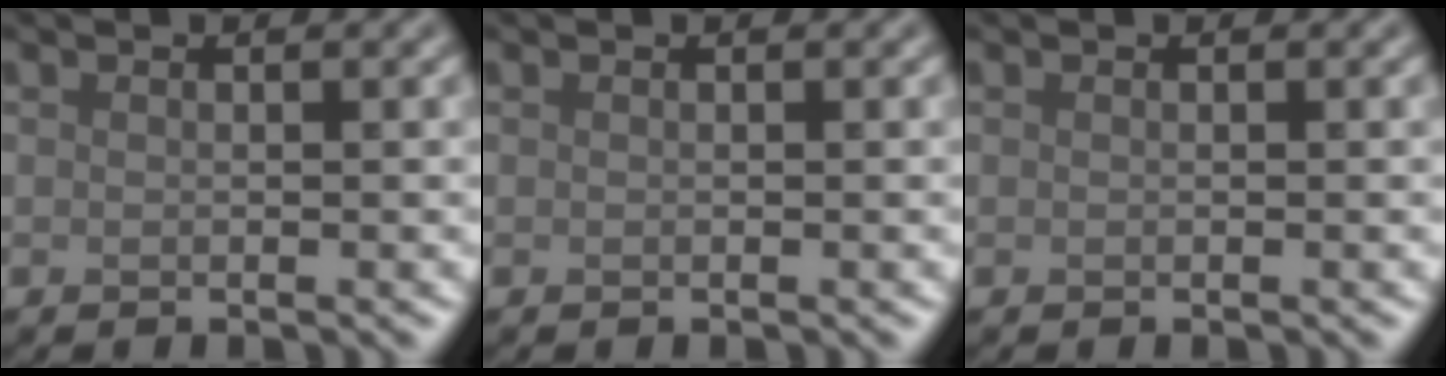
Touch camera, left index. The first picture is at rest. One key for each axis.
{"total": 0.0}
{"total": 0.0}